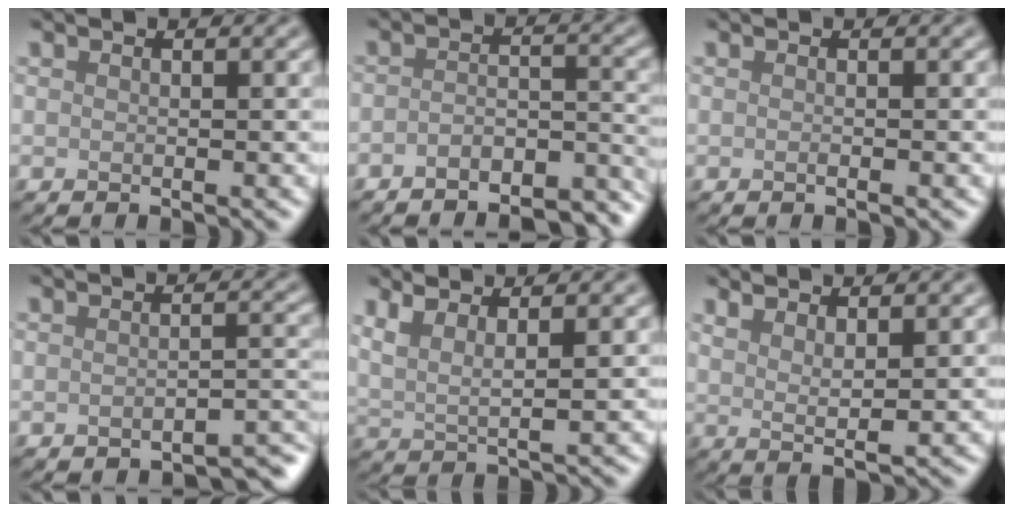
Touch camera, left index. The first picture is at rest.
{"total": 5.4, "force": [-4.7, 1.5, 2.3], "torque": [-0.034, -0.006, -0.065]}
{"total": 0.8, "force": [-0.3, 0.2, 0.7], "torque": [-0.009, 0.000, -0.005]}
{"total": 2.7, "force": [-2.3, 0.5, 1.4], "torque": [-0.017, 0.006, -0.032]}
{"total": 3.4, "force": [2.4, 0.8, 2.3], "torque": [-0.048, 0.001, 0.042]}
{"total": 2.7, "force": [1.8, 0.6, 2.0], "torque": [-0.032, -0.006, 0.034]}